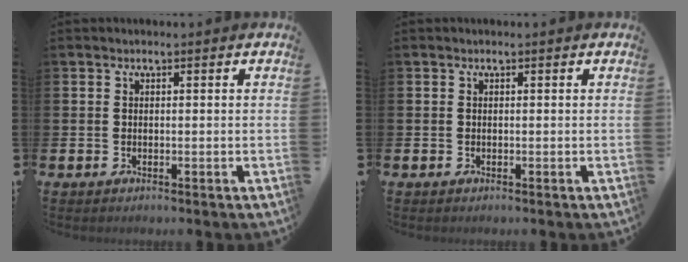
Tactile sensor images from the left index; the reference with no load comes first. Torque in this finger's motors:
{"motor_torque": [0.00, 0.00, -0.01, -0.01]}